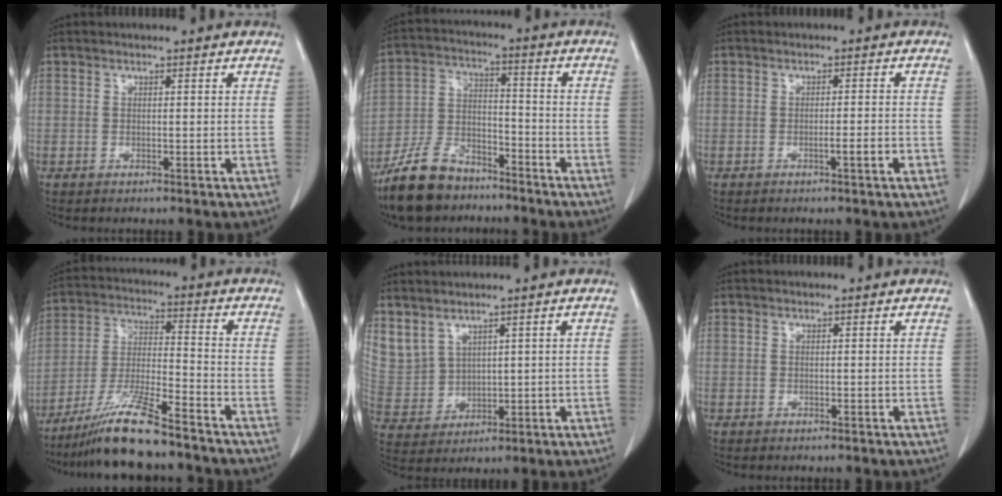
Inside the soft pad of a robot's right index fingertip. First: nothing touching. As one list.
[{"total": 11.4, "force": [-8.9, 5.2, 4.8], "torque": [-0.109, 0.000, -0.168]}, {"total": 2.5, "force": [-1.1, -0.2, 2.2], "torque": [-0.032, -0.002, -0.019]}, {"total": 12.0, "force": [-9.5, 0.5, 7.3], "torque": [-0.143, -0.022, -0.177]}, {"total": 9.2, "force": [5.5, 6.8, 3.0], "torque": [-0.094, 0.019, 0.142]}, {"total": 0.0}]